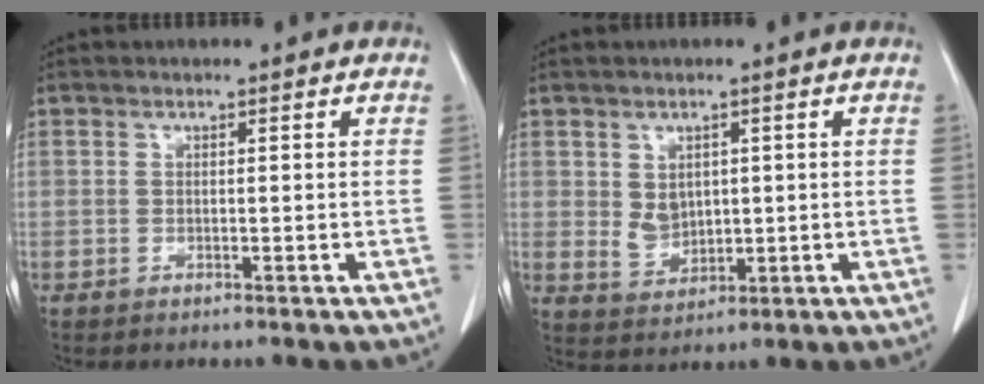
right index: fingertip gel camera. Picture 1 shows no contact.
{"total": 4.0, "force": [0.8, 3.1, 2.4], "torque": [-0.046, -0.002, 0.030]}